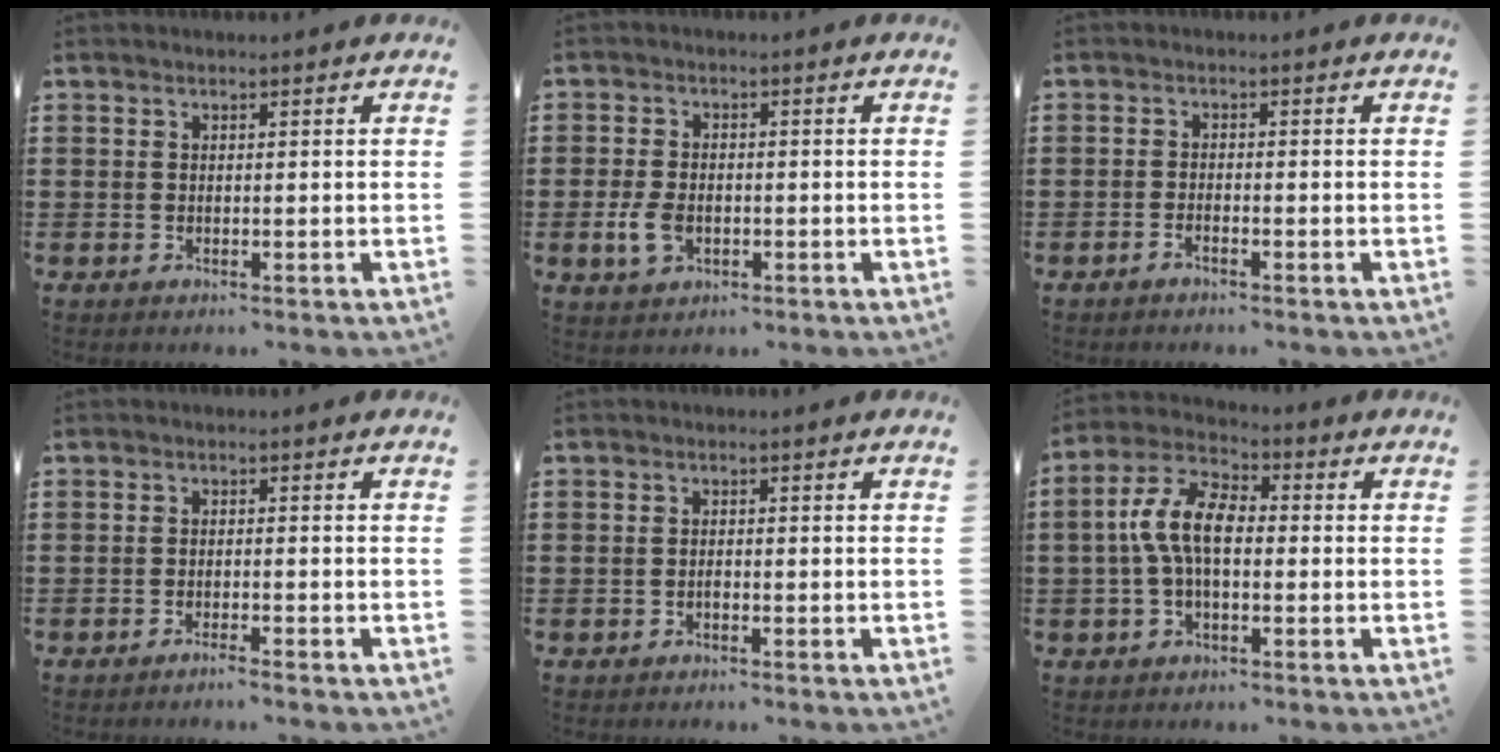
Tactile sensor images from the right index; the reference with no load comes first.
{"total": 4.0, "force": [-1.1, 2.6, 2.8], "torque": [-0.072, -0.005, -0.024]}
{"total": 1.2, "force": [-1.1, 0.0, 0.4], "torque": [-0.008, -0.001, -0.021]}
{"total": 1.3, "force": [-1.2, -0.2, 0.5], "torque": [-0.008, -0.001, -0.022]}
{"total": 0.8, "force": [-0.5, 0.6, 0.4], "torque": [-0.008, 0.000, -0.010]}
{"total": 8.4, "force": [-0.2, 4.1, 7.3], "torque": [-0.175, -0.001, -0.014]}